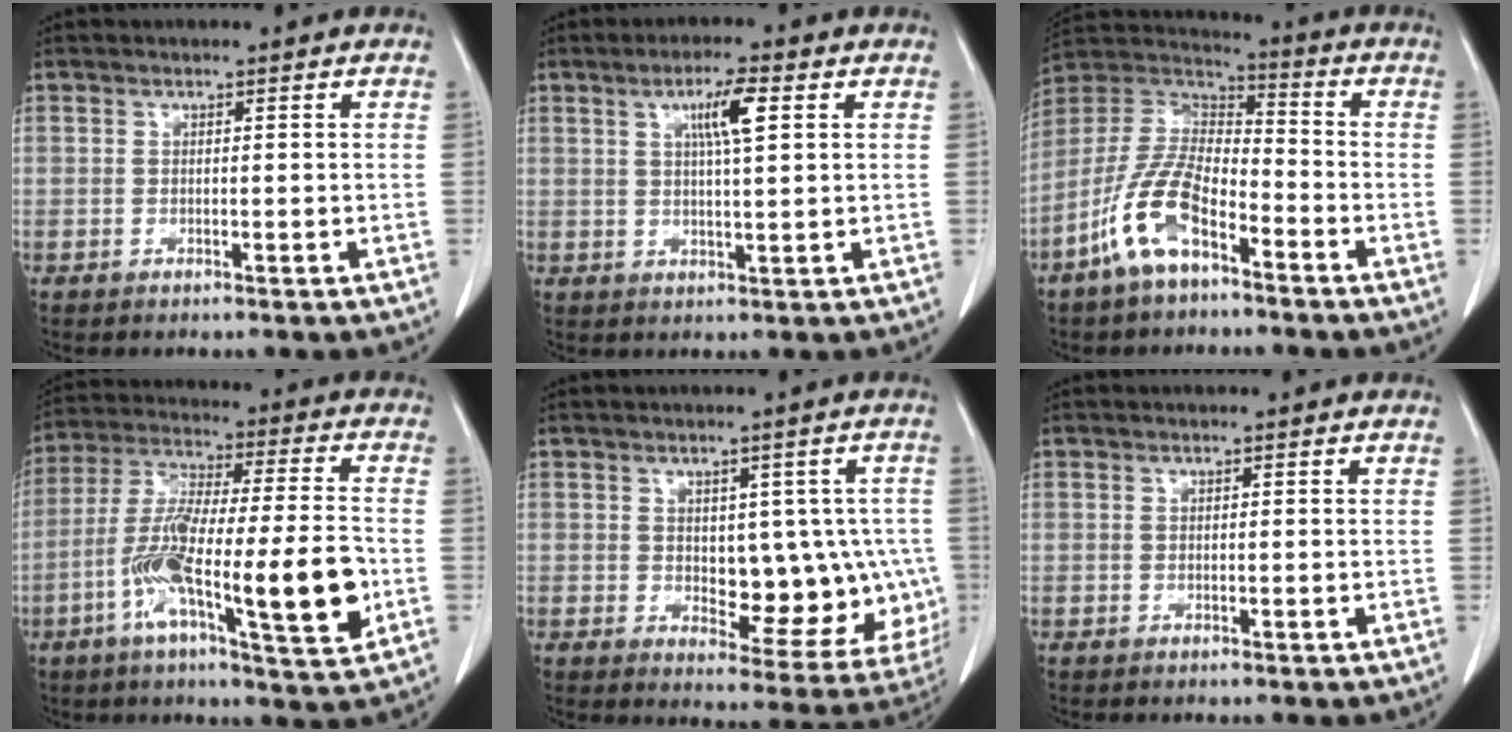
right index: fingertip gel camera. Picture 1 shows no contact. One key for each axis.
{"total": 5.5, "fx": 2.0, "fy": 0.4, "fz": 5.1, "tx": -0.089, "ty": 0.003, "tz": 0.034}
{"total": 12.2, "fx": -6.7, "fy": 4.5, "fz": 9.1, "tx": -0.202, "ty": 0.006, "tz": -0.131}
{"total": 18.4, "fx": -5.5, "fy": 2.3, "fz": 17.4, "tx": -0.306, "ty": -0.003, "tz": -0.090}
{"total": 11.5, "fx": -0.1, "fy": 6.0, "fz": 9.8, "tx": -0.100, "ty": 0.008, "tz": 0.017}
{"total": 0.0}